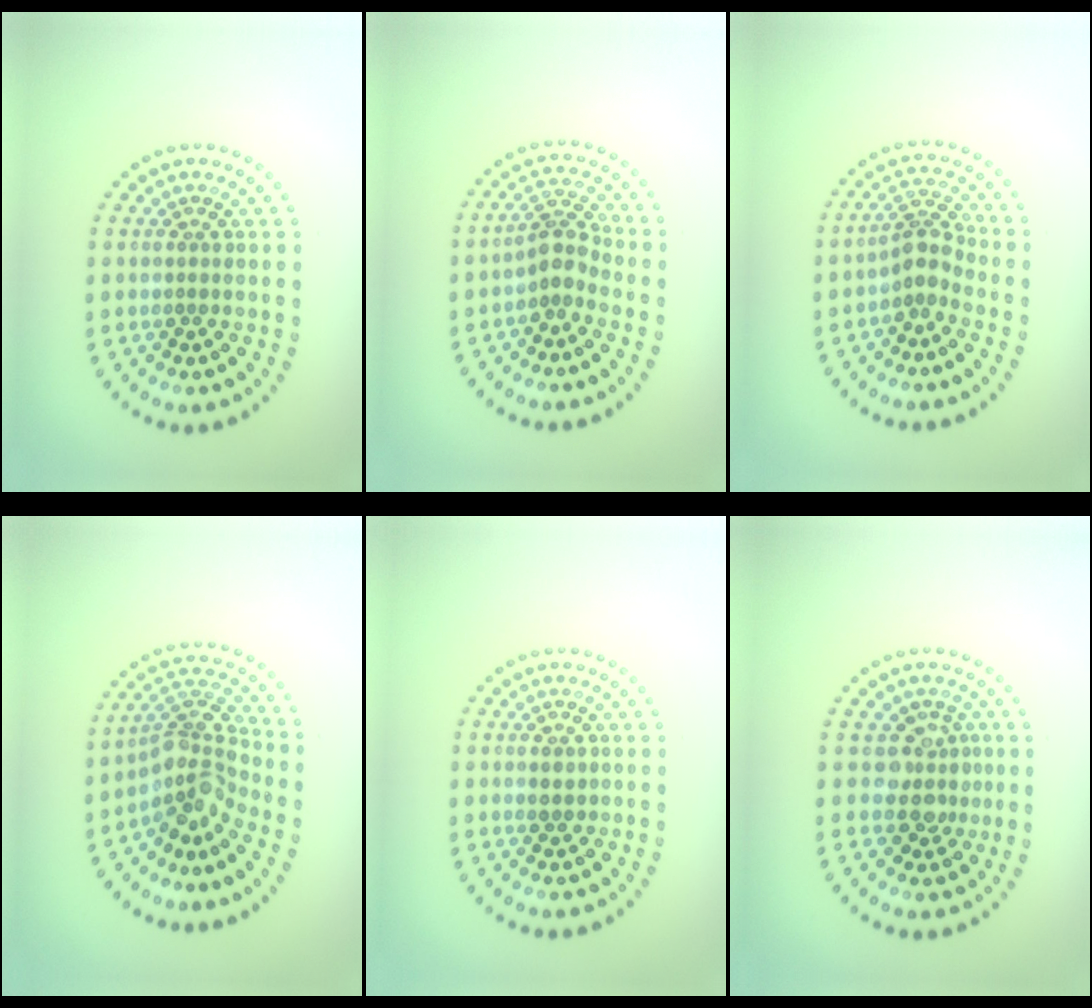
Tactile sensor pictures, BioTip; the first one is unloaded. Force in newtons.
{"total": 2.5, "press": 2.0, "slide": 1.6}
{"total": 2.5, "press": 1.9, "slide": 1.7}
{"total": 4.0, "press": 3.1, "slide": 2.5}
{"total": 1.0, "press": 1.0, "slide": 0.1}
{"total": 2.9, "press": 2.2, "slide": 1.9}